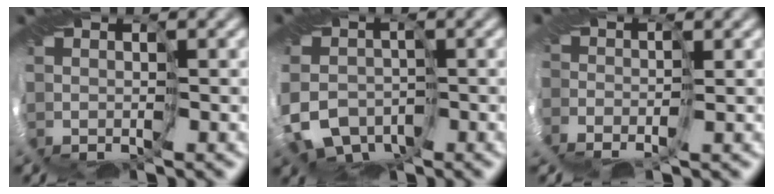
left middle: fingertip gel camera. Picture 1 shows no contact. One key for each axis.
{"total": 5.9, "fx": -3.1, "fy": 4.5, "fz": 2.4, "tx": -0.028, "ty": -0.010, "tz": -0.070}
{"total": 2.5, "fx": -1.7, "fy": 1.5, "fz": 0.9, "tx": -0.017, "ty": -0.005, "tz": -0.026}